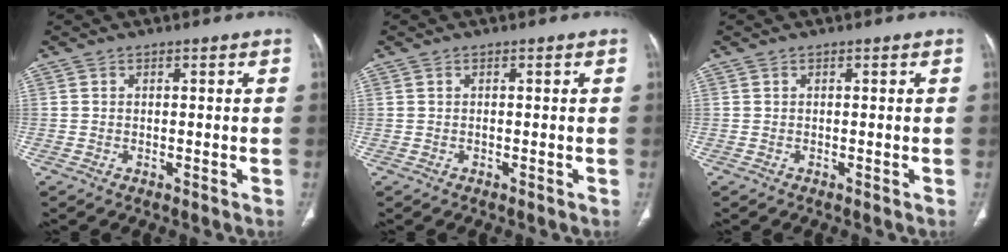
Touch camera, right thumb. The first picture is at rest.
{"total": 0.0}
{"total": 0.0}